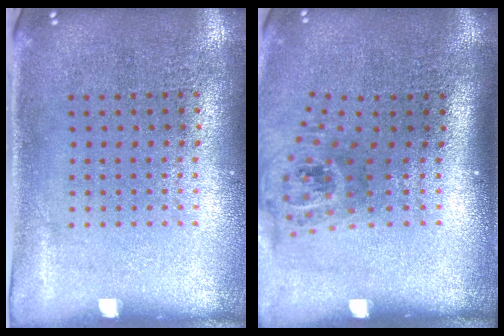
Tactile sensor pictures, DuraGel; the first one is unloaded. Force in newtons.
{"total": 1.8, "press": 1.3, "slide": 1.3}